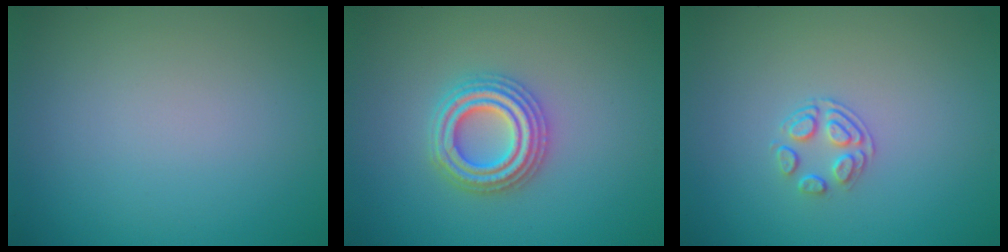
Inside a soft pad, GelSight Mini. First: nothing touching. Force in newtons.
{"total": 4.5, "press": 4.4, "slide": 0.8}
{"total": 1.8, "press": 1.2, "slide": 1.4}